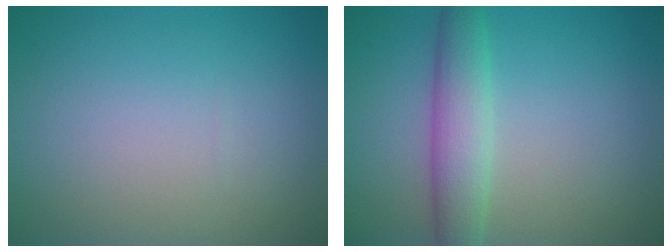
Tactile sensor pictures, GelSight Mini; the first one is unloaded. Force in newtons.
{"total": 3.9, "press": 3.9, "slide": 0.1}